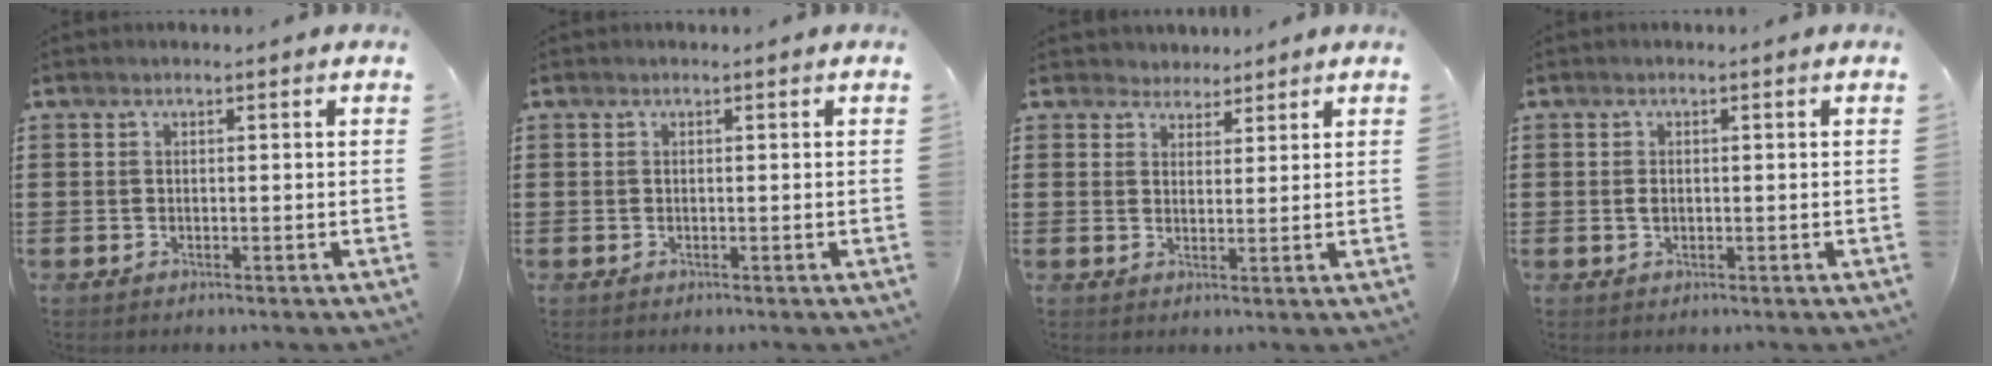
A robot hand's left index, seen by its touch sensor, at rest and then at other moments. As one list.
[{"total": 0.0}, {"total": 2.9, "force": [2.3, 1.6, -0.4], "torque": [-0.006, 0.008, 0.045]}, {"total": 1.2, "force": [0.0, 0.7, 1.0], "torque": [-0.028, -0.001, -0.003]}]